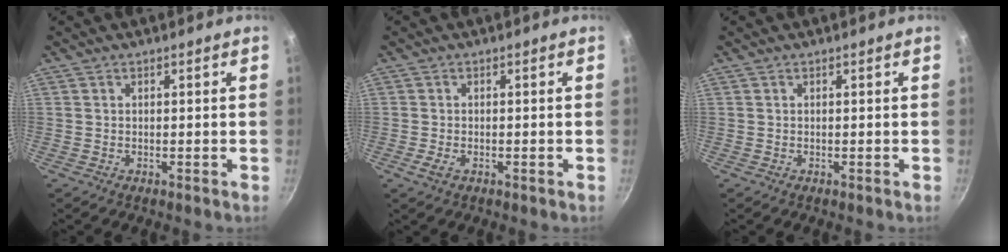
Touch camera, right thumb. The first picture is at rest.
{"total": 2.1, "force": [-0.9, 1.1, 1.5], "torque": [-0.033, 0.001, -0.018]}
{"total": 0.0}